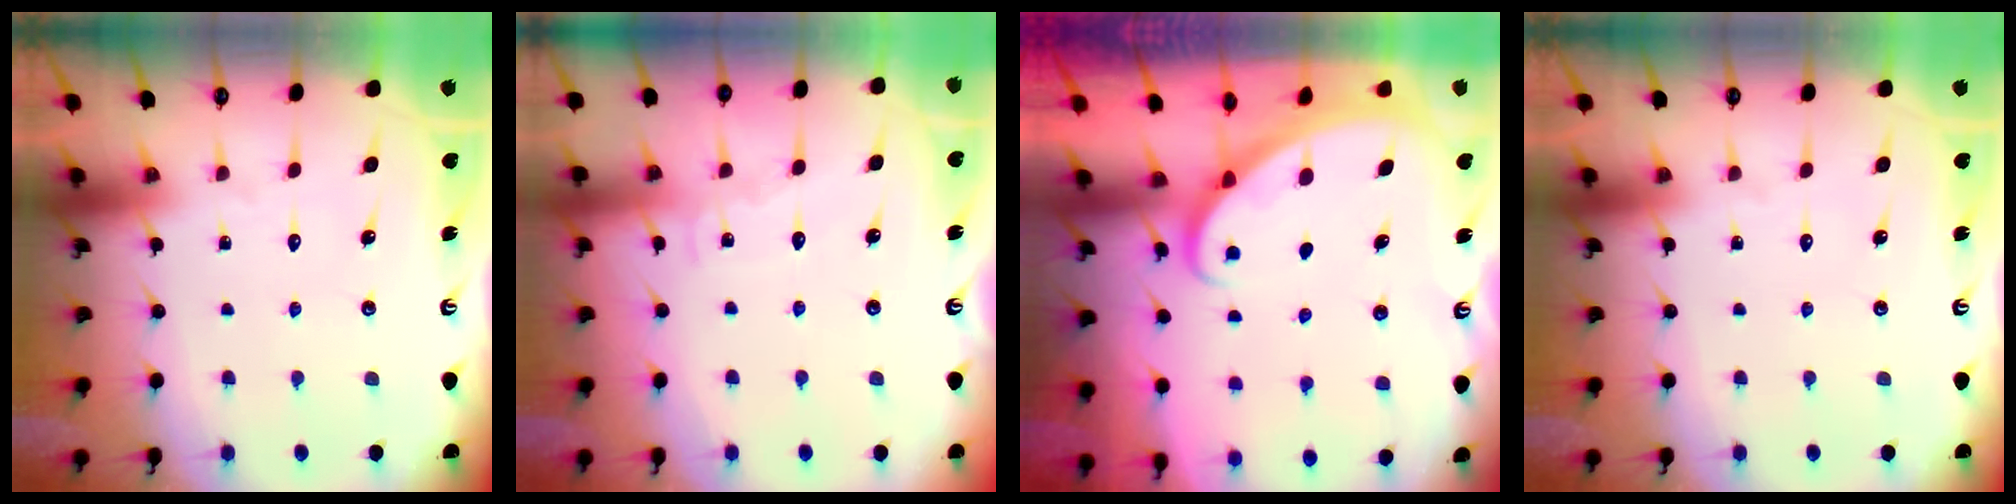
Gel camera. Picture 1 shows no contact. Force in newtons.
{"total": 5.5, "press": 5.5, "slide": 0.5}
{"total": 2.0, "press": 2.0, "slide": 0.1}
{"total": 0.0}